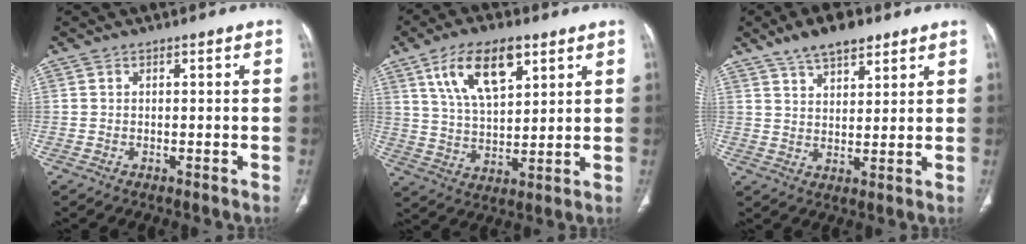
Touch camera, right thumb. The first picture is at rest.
{"total": 13.5, "force": [6.9, 6.2, 9.8], "torque": [-0.152, -0.020, 0.130]}
{"total": 9.1, "force": [6.3, 4.1, 5.2], "torque": [-0.065, -0.025, 0.108]}